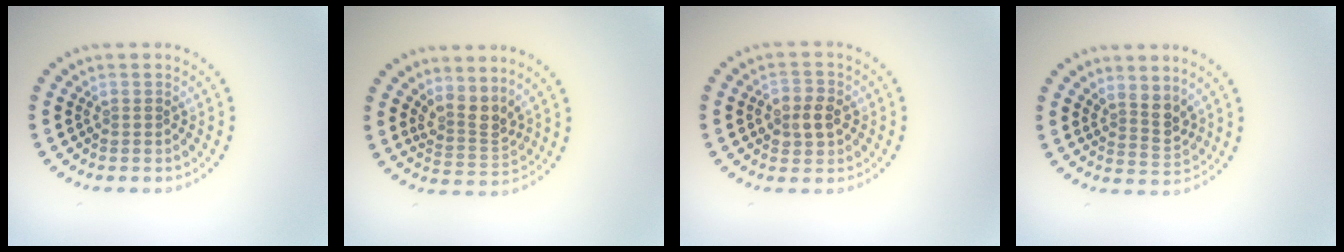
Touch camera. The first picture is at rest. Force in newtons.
{"total": 2.8, "press": 2.0, "slide": 2.0}
{"total": 2.8, "press": 2.8, "slide": 0.3}
{"total": 2.6, "press": 2.0, "slide": 1.6}